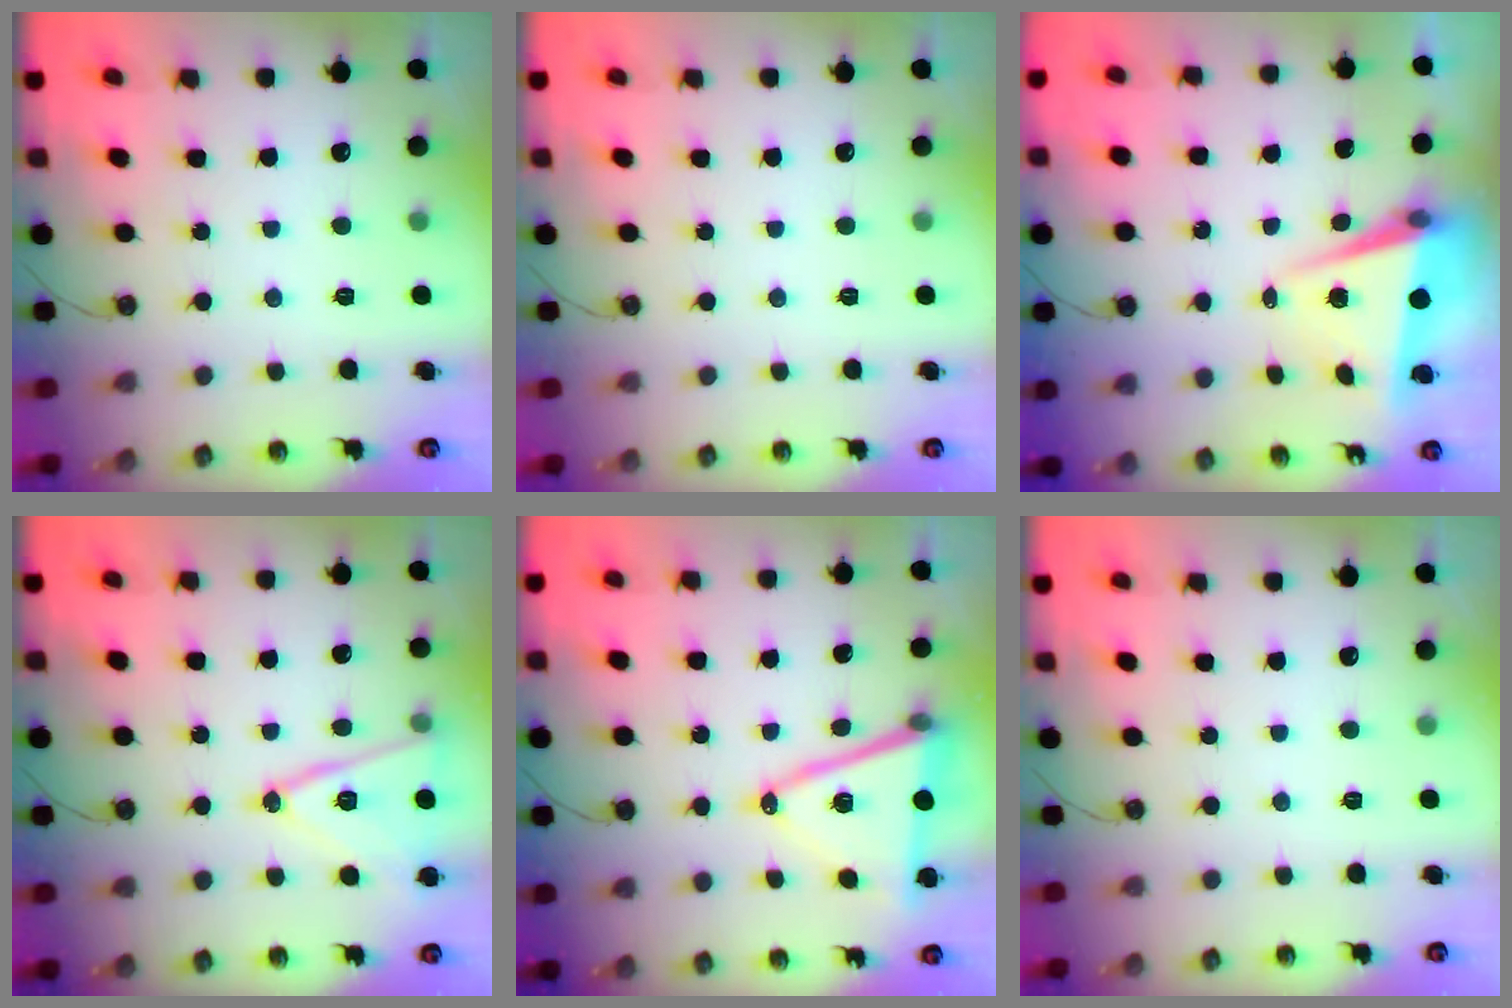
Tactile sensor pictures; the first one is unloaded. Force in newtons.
{"total": 0.0}
{"total": 5.9, "press": 5.6, "slide": 2.0}
{"total": 14.1, "press": 13.7, "slide": 3.3}
{"total": 14.7, "press": 14.2, "slide": 3.8}
{"total": 0.0}